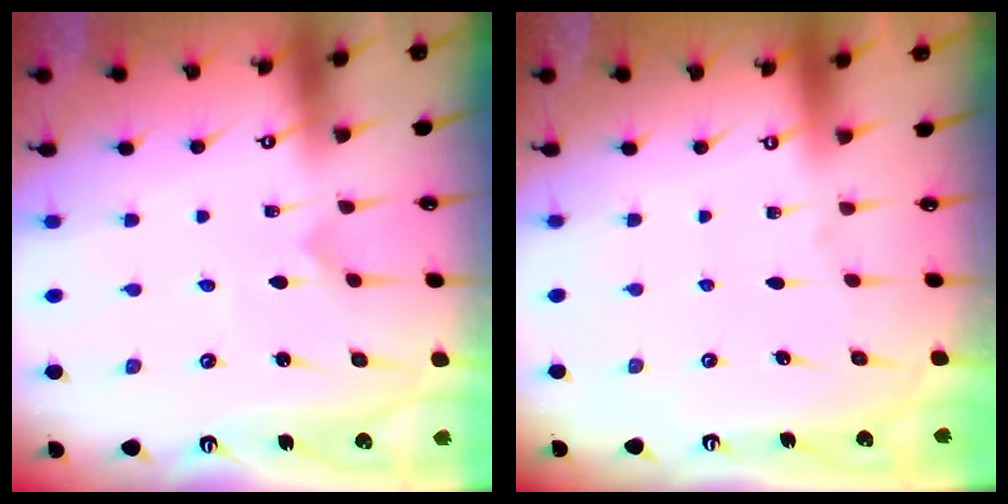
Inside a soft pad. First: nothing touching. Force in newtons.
{"total": 0.0}